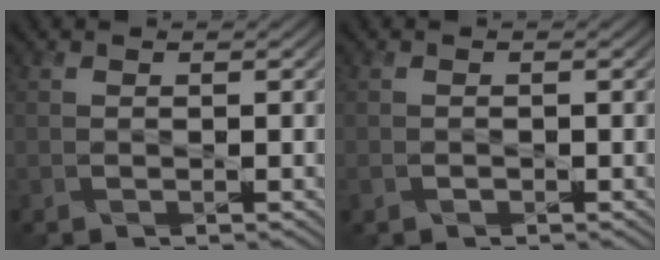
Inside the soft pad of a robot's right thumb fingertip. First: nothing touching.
{"total": 0.9, "force": [-0.5, 0.7, 0.1], "torque": [-0.004, -0.007, -0.006]}